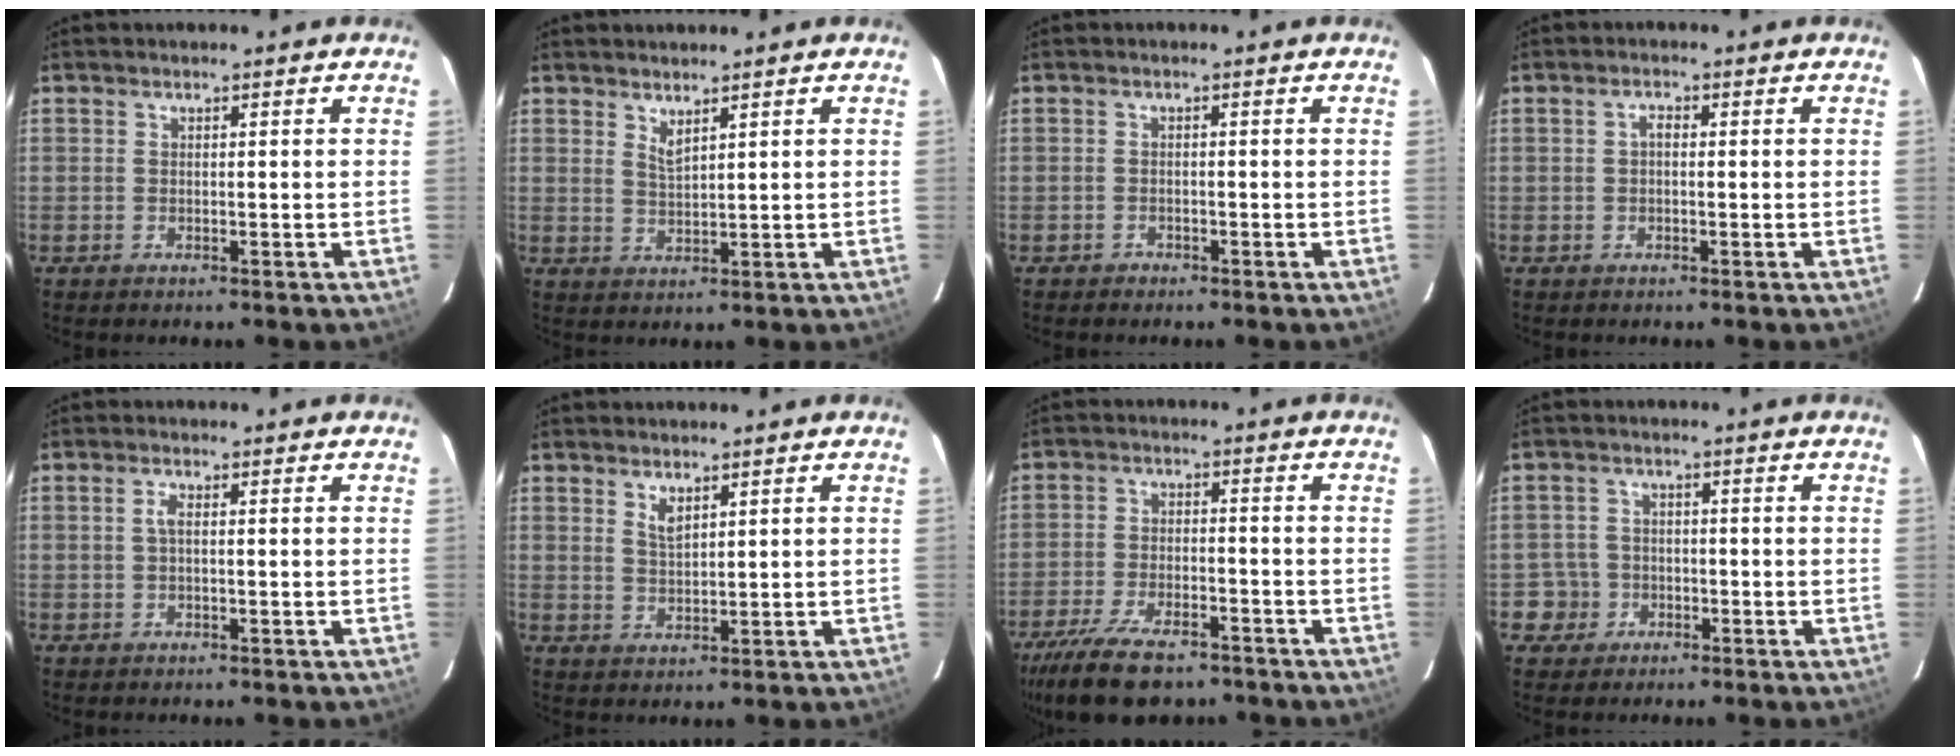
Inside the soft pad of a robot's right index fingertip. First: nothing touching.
{"total": 2.3, "force": [1.8, 0.3, 1.3], "torque": [-0.026, -0.002, 0.031]}
{"total": 1.4, "force": [-1.1, 0.8, -0.1], "torque": [-0.005, 0.005, -0.019]}
{"total": 1.3, "force": [-0.1, 0.8, 1.1], "torque": [-0.020, 0.008, -0.005]}
{"total": 1.4, "force": [0.0, 0.3, 1.4], "torque": [-0.029, 0.005, -0.003]}
{"total": 2.6, "force": [1.7, 0.9, 1.7], "torque": [-0.031, -0.002, 0.030]}
{"total": 14.8, "force": [-11.1, 5.6, 7.9], "torque": [-0.181, -0.028, -0.191]}
{"total": 4.3, "force": [-1.7, 4.0, -0.3], "torque": [0.006, 0.023, -0.030]}